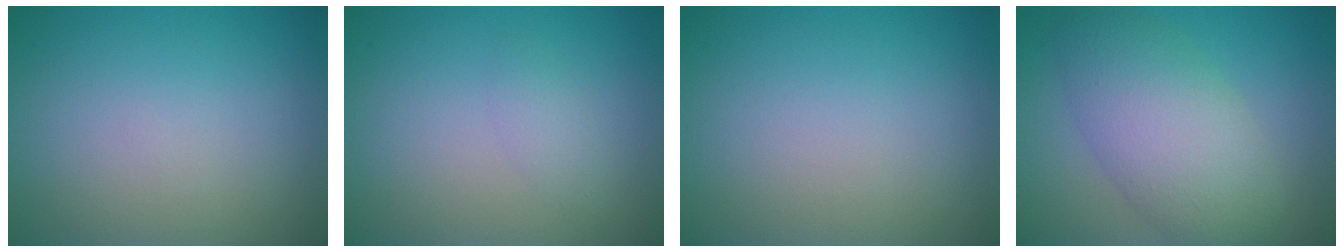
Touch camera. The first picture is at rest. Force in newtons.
{"total": 1.0, "press": 1.0, "slide": 0.1}
{"total": 0.0}
{"total": 7.2, "press": 7.2, "slide": 0.2}